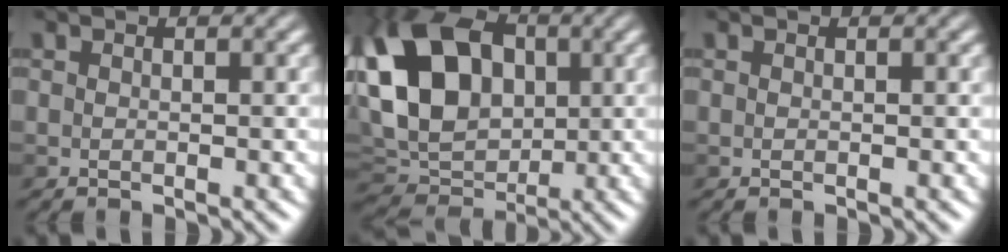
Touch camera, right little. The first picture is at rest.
{"total": 12.5, "force": [2.5, 8.6, 8.6], "torque": [-0.187, 0.021, 0.037]}
{"total": 0.0}